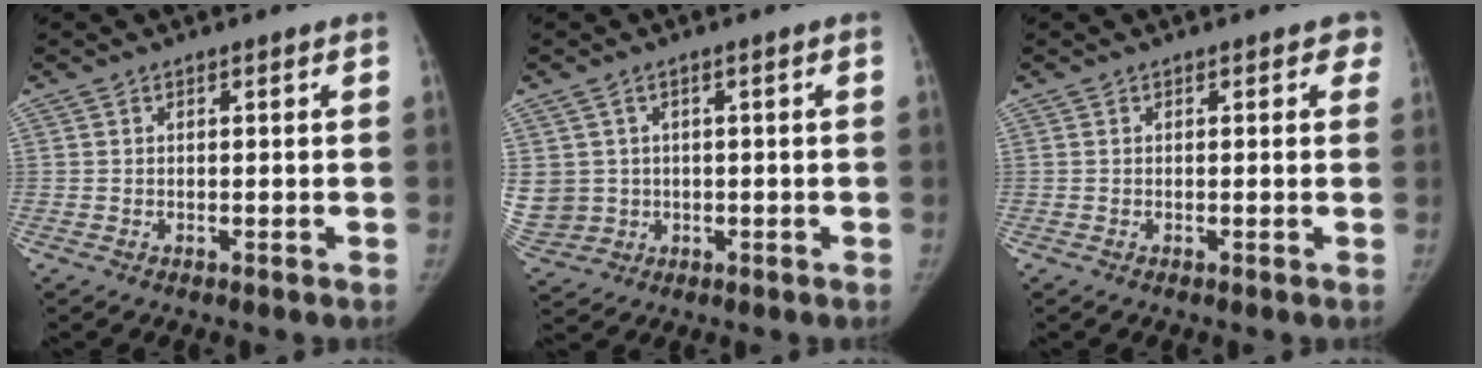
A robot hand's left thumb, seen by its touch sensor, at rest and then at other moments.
{"total": 8.1, "force": [0.5, 7.5, 3.1], "torque": [-0.075, 0.007, 0.032]}
{"total": 1.5, "force": [0.8, 1.0, 0.7], "torque": [0.018, 0.001, 0.000]}